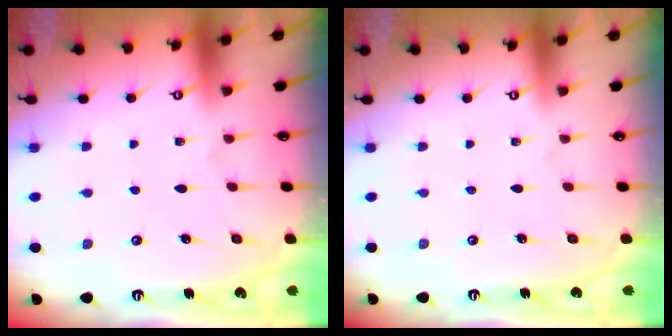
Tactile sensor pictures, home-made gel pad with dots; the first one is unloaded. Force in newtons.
{"total": 0.0}